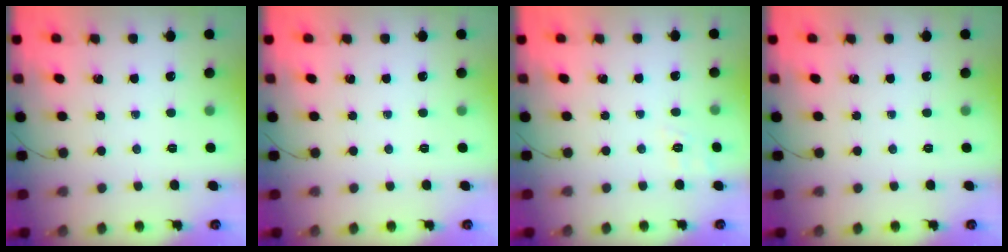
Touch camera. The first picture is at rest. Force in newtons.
{"total": 0.0}
{"total": 7.2, "press": 6.9, "slide": 2.1}
{"total": 0.0}